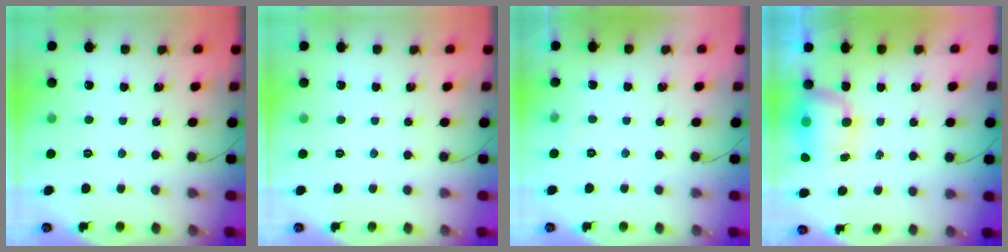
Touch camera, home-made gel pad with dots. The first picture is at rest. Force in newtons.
{"total": 0.0}
{"total": 2.4, "press": 2.2, "slide": 0.9}
{"total": 7.2, "press": 7.0, "slide": 1.3}